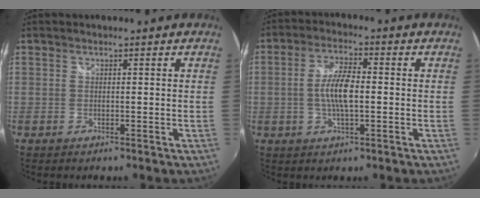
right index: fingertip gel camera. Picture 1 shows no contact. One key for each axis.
{"total": 7.1, "fx": -0.6, "fy": 2.3, "fz": 6.7, "tx": -0.129, "ty": 0.005, "tz": -0.013}